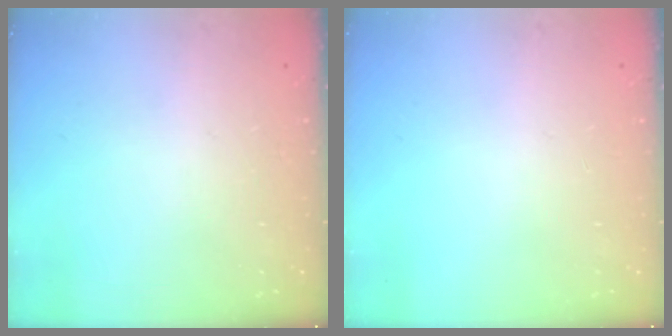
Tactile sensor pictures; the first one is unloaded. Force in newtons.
{"total": 0.0}